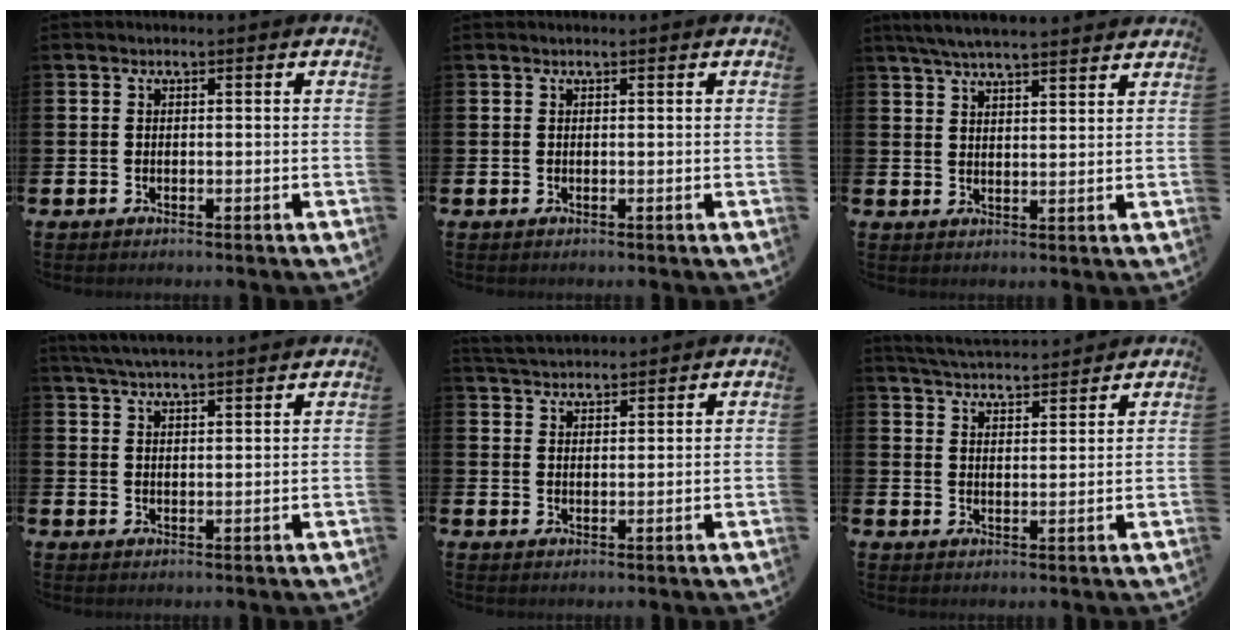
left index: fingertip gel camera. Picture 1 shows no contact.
{"total": 0.0}
{"total": 5.5, "force": [5.2, 0.3, 1.7], "torque": [-0.051, -0.014, 0.095]}
{"total": 4.5, "force": [4.4, 0.1, 1.2], "torque": [-0.038, -0.012, 0.081]}
{"total": 3.6, "force": [3.6, 0.5, 0.2], "torque": [-0.006, -0.020, 0.065]}
{"total": 4.6, "force": [4.6, 0.4, 0.3], "torque": [-0.020, -0.028, 0.082]}